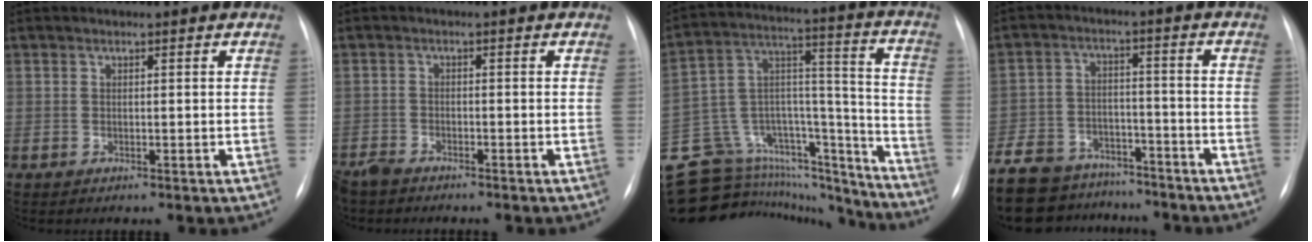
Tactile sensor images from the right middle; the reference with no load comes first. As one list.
[{"total": 4.3, "force": [-3.9, 1.2, 1.3], "torque": [-0.023, -0.010, -0.069]}, {"total": 29.7, "force": [-26.4, 9.8, 9.2], "torque": [-0.190, 0.060, -0.390]}, {"total": 19.2, "force": [-15.9, 8.7, 6.4], "torque": [-0.168, 0.002, -0.239]}]